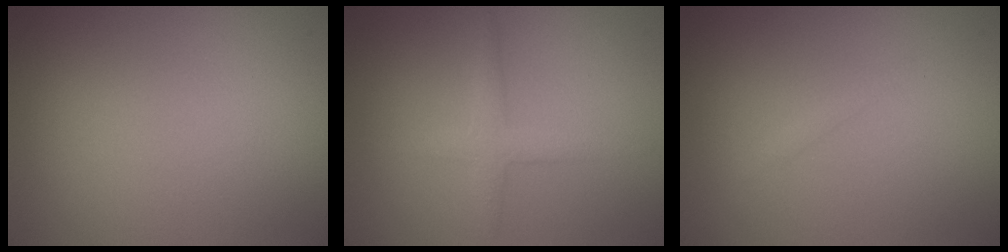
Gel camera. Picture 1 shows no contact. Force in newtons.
{"total": 2.2, "press": 2.2, "slide": 0.1}
{"total": 0.6, "press": 0.6, "slide": 0.1}